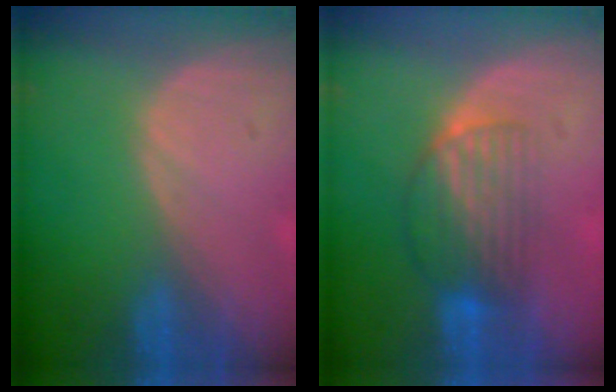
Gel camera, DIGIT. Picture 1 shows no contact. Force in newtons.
{"total": 6.6, "press": 5.8, "slide": 3.1}